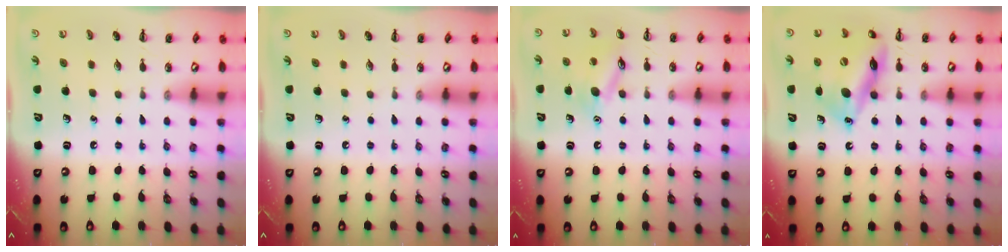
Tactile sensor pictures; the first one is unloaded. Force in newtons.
{"total": 0.0}
{"total": 11.1, "press": 11.1, "slide": 0.9}
{"total": 15.5, "press": 15.3, "slide": 2.7}